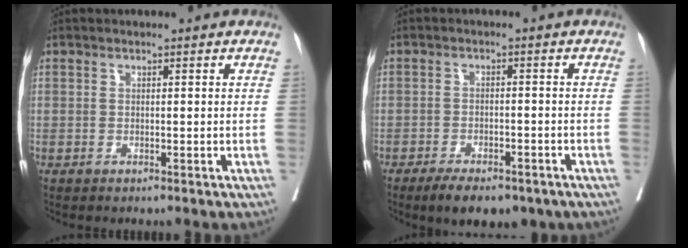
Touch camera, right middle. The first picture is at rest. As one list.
[{"total": 8.8, "force": [-6.4, 3.5, 4.9], "torque": [-0.060, -0.002, -0.089]}]